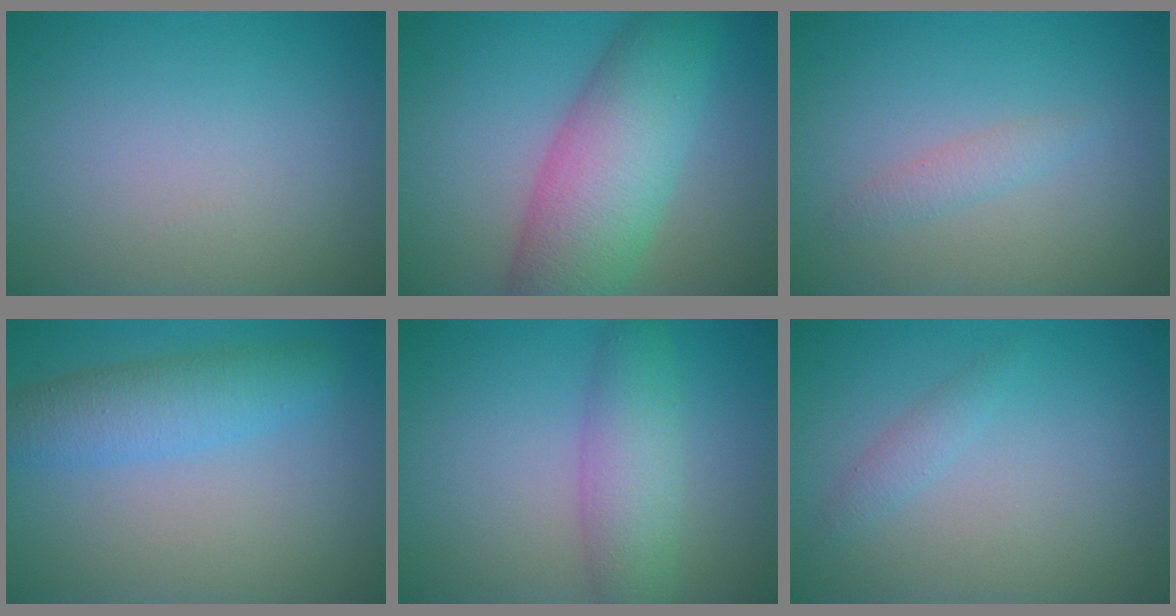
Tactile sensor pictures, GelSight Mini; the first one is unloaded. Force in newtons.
{"total": 9.0, "press": 9.0, "slide": 0.2}
{"total": 1.3, "press": 1.3, "slide": 0.0}
{"total": 4.2, "press": 4.2, "slide": 0.2}
{"total": 4.3, "press": 4.3, "slide": 0.0}
{"total": 1.2, "press": 1.2, "slide": 0.0}